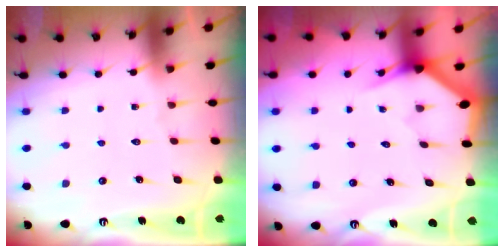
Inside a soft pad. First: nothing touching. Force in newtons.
{"total": 2.9, "press": 2.9, "slide": 0.1}